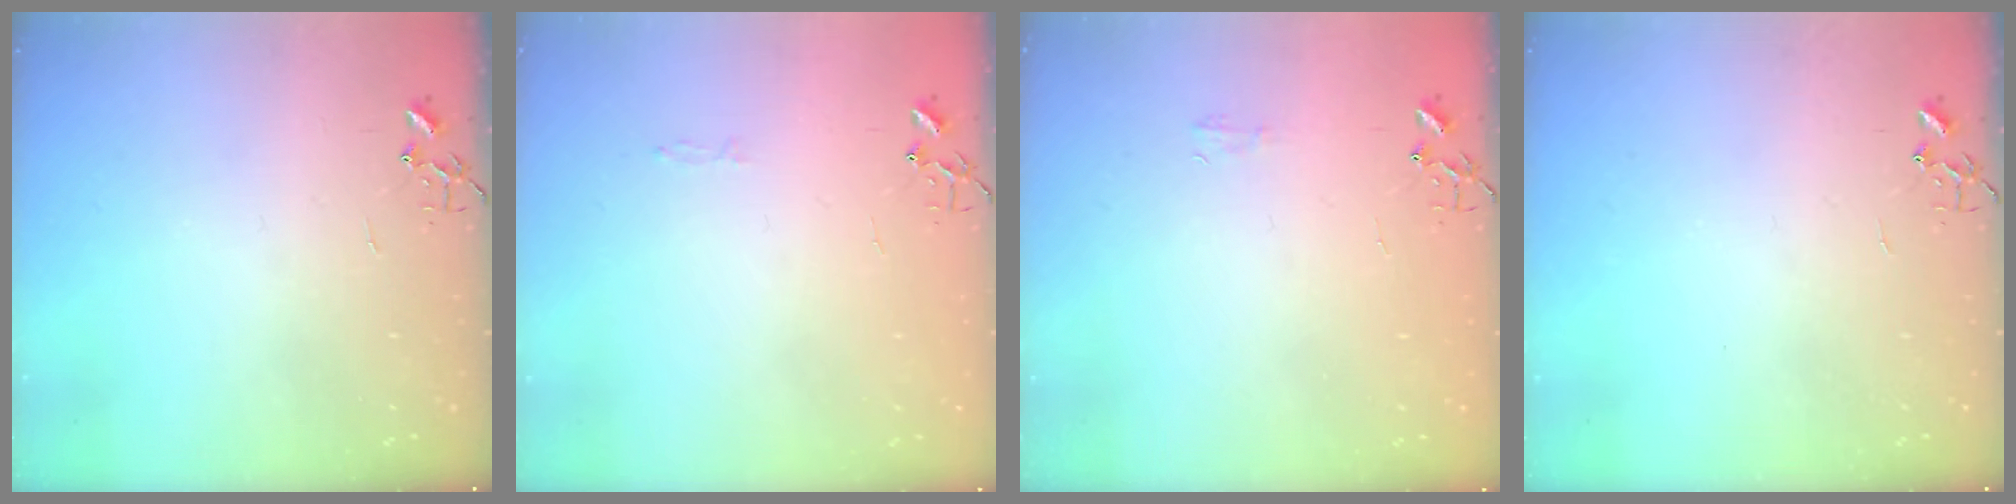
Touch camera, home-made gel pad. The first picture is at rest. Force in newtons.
{"total": 2.8, "press": 2.8, "slide": 0.4}
{"total": 4.6, "press": 4.5, "slide": 0.5}
{"total": 0.0}